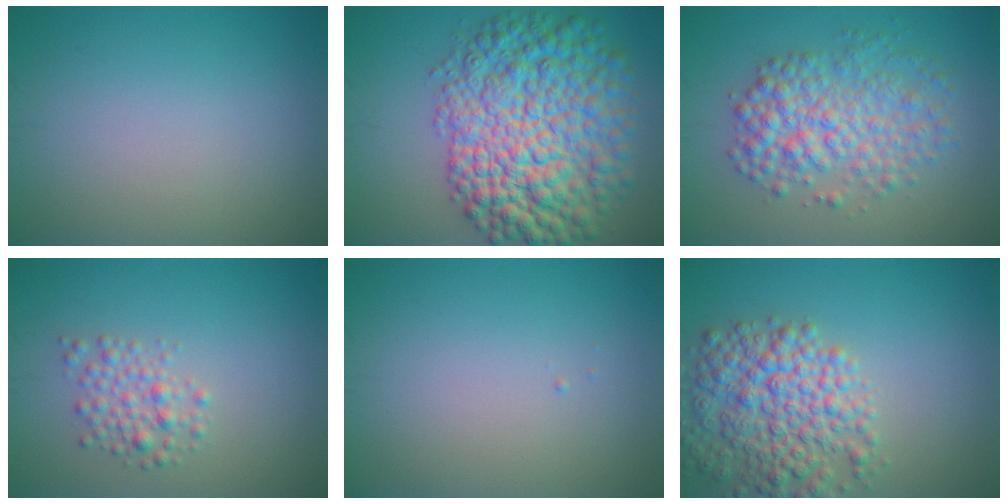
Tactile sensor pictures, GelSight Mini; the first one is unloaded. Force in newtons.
{"total": 12.8, "press": 12.8, "slide": 0.4}
{"total": 5.6, "press": 5.6, "slide": 0.1}
{"total": 2.3, "press": 2.3, "slide": 0.1}
{"total": 0.0}
{"total": 7.1, "press": 7.1, "slide": 0.3}